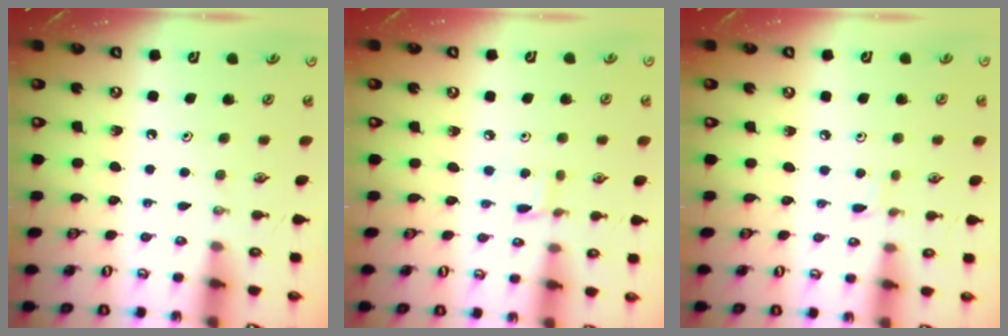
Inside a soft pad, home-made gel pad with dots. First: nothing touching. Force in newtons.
{"total": 3.5, "press": 3.5, "slide": 0.5}
{"total": 1.6, "press": 1.5, "slide": 0.2}